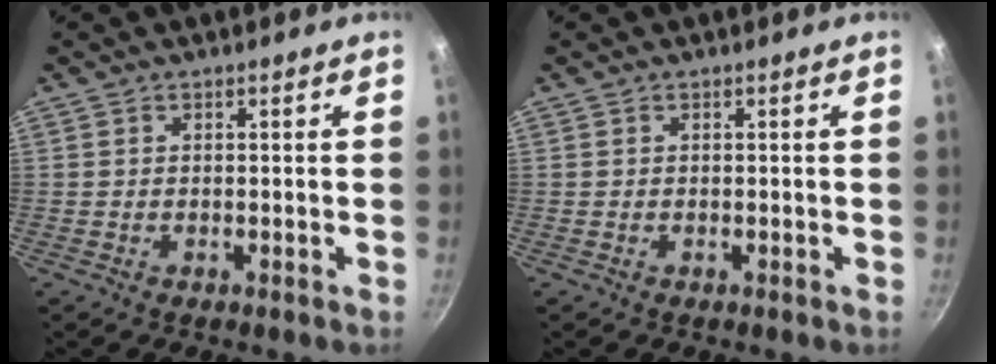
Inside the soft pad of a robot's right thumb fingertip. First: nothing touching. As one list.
[{"total": 0.0}]